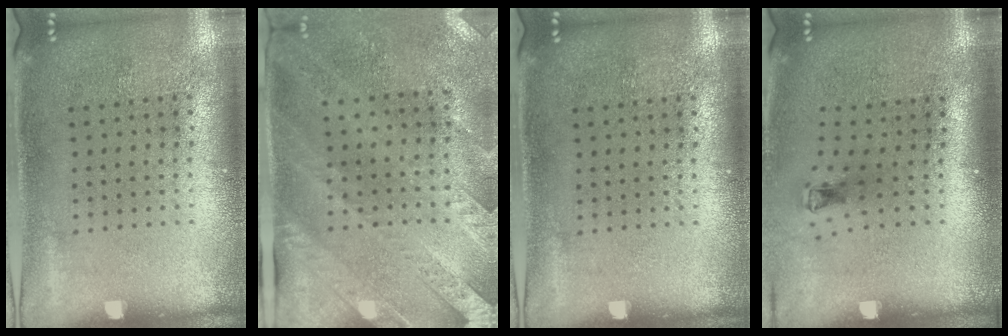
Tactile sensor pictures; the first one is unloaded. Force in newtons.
{"total": 2.4, "press": 2.1, "slide": 1.2}
{"total": 0.0}
{"total": 0.7, "press": 0.3, "slide": 0.7}